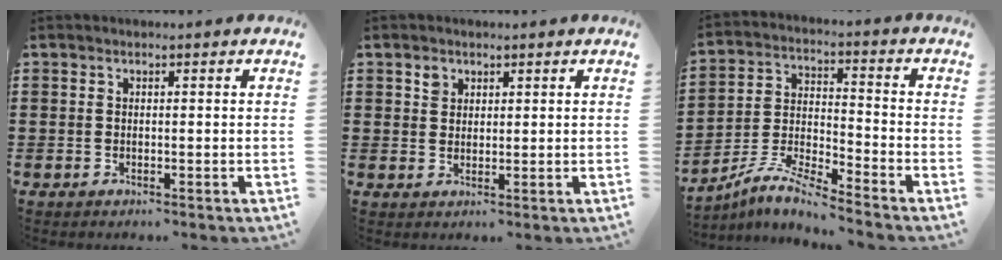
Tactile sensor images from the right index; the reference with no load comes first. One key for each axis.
{"total": 1.8, "fx": 1.1, "fy": 1.3, "fz": 0.3, "tx": -0.010, "ty": 0.005, "tz": 0.023}
{"total": 6.9, "fx": -6.5, "fy": 0.2, "fz": 2.3, "tx": -0.062, "ty": -0.005, "tz": -0.131}